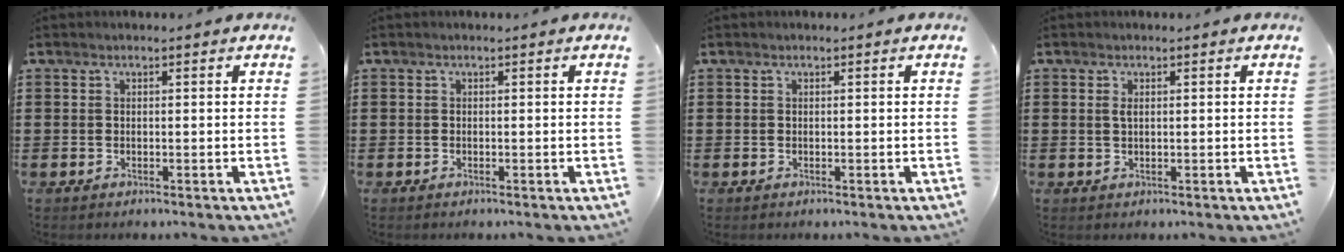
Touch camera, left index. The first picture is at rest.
{"total": 0.0}
{"total": 0.0}
{"total": 1.2, "force": [0.4, 0.4, 1.0], "torque": [-0.022, 0.002, 0.007]}